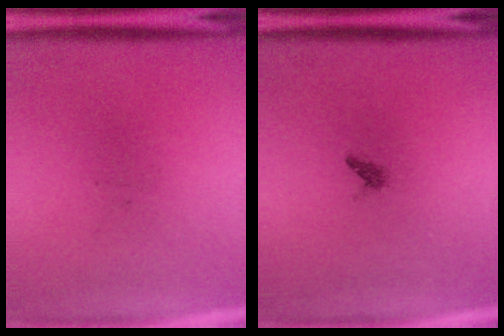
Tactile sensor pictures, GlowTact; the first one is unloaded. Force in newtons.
{"total": 0.7}